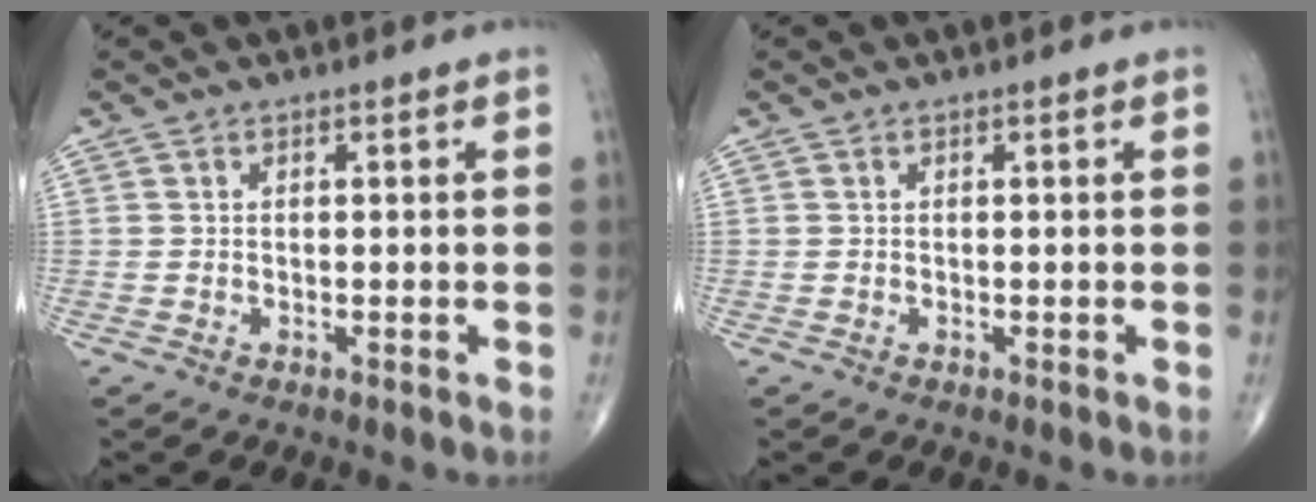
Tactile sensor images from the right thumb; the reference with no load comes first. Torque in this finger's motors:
{"motor_torque": [-0.01, 0.01, -0.10, -0.10, 0.00]}